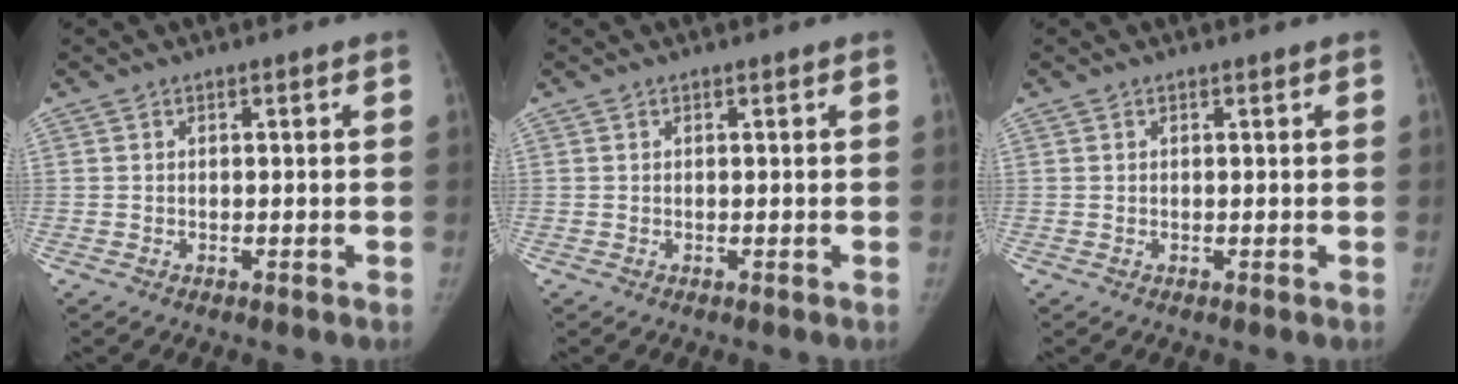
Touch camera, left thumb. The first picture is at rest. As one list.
[{"total": 0.0}, {"total": 0.0}]